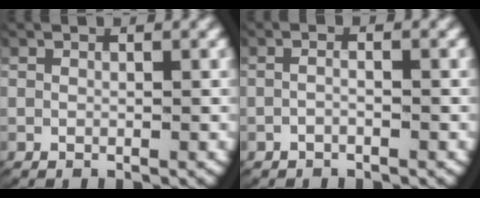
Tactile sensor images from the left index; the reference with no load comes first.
{"total": 1.1, "force": [-0.5, 0.1, 1.0], "torque": [-0.022, 0.000, -0.010]}